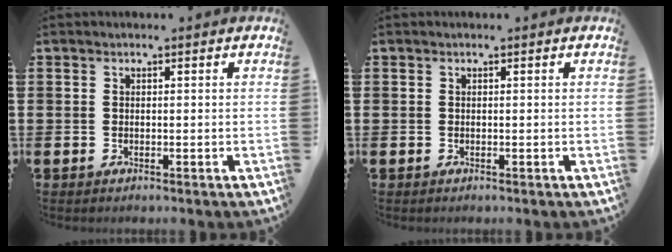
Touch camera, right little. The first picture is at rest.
{"total": 0.0}